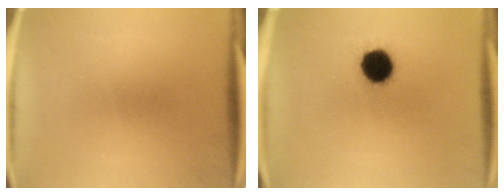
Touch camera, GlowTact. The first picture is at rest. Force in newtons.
{"total": 10.5}